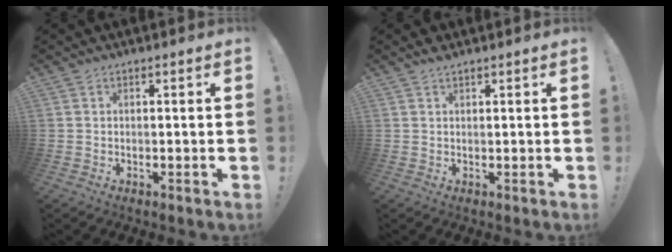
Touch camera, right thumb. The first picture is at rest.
{"total": 1.4, "force": [1.3, 0.1, 0.6], "torque": [-0.006, -0.003, 0.021]}